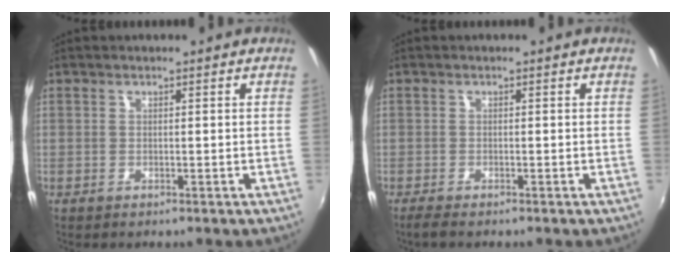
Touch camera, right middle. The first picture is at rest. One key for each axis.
{"total": 1.8, "fx": -1.5, "fy": 0.2, "fz": 1.0, "tx": -0.022, "ty": -0.008, "tz": -0.028}